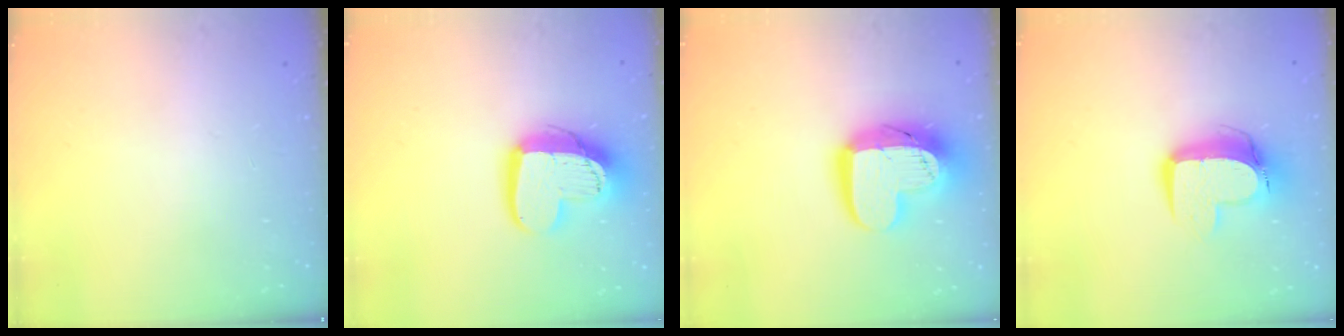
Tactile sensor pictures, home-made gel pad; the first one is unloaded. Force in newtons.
{"total": 14.7, "press": 14.6, "slide": 1.2}
{"total": 18.0, "press": 17.9, "slide": 1.2}
{"total": 11.5, "press": 11.5, "slide": 1.0}